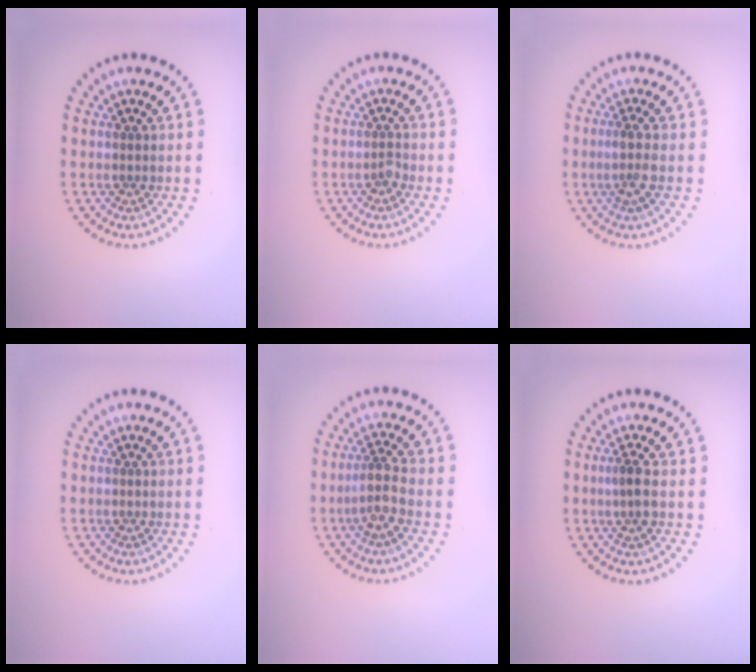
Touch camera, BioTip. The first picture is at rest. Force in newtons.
{"total": 0.8, "press": 0.6, "slide": 0.6}
{"total": 2.0, "press": 1.6, "slide": 1.3}
{"total": 0.0}
{"total": 2.5, "press": 2.1, "slide": 1.5}
{"total": 1.7, "press": 1.5, "slide": 0.9}